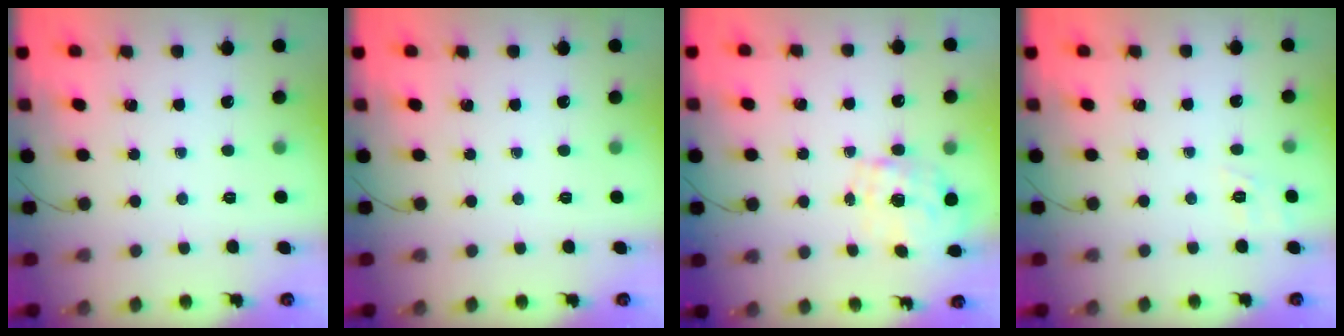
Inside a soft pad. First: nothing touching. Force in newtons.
{"total": 0.0}
{"total": 1.6, "press": 1.4, "slide": 0.7}
{"total": 1.9, "press": 0.9, "slide": 1.7}